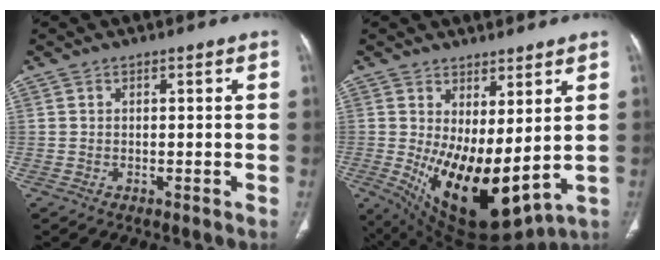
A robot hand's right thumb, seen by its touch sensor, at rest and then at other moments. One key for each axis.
{"total": 16.2, "fx": 0.8, "fy": 7.2, "fz": 14.5, "tx": -0.245, "ty": -0.039, "tz": 0.043}